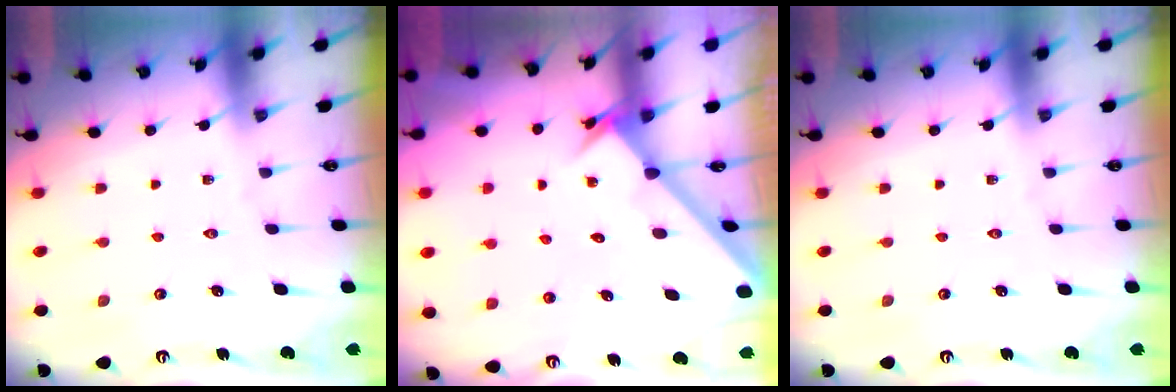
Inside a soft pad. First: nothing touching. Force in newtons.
{"total": 1.8, "press": 1.8, "slide": 0.2}
{"total": 0.0}